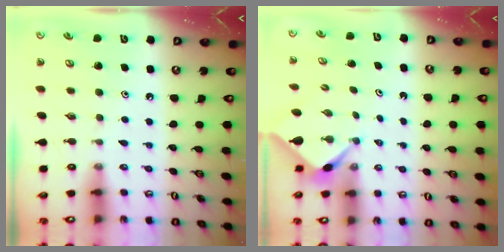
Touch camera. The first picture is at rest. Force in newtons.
{"total": 2.3, "press": 2.3, "slide": 0.1}